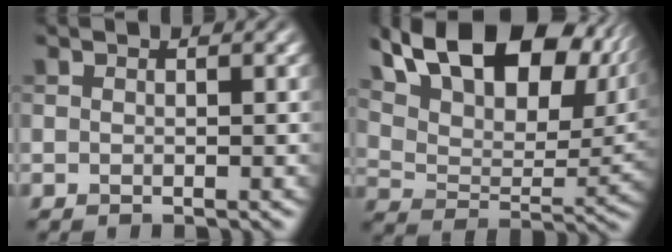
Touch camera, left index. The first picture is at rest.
{"total": 15.8, "force": [9.5, 7.9, 9.7], "torque": [-0.164, 0.024, 0.162]}